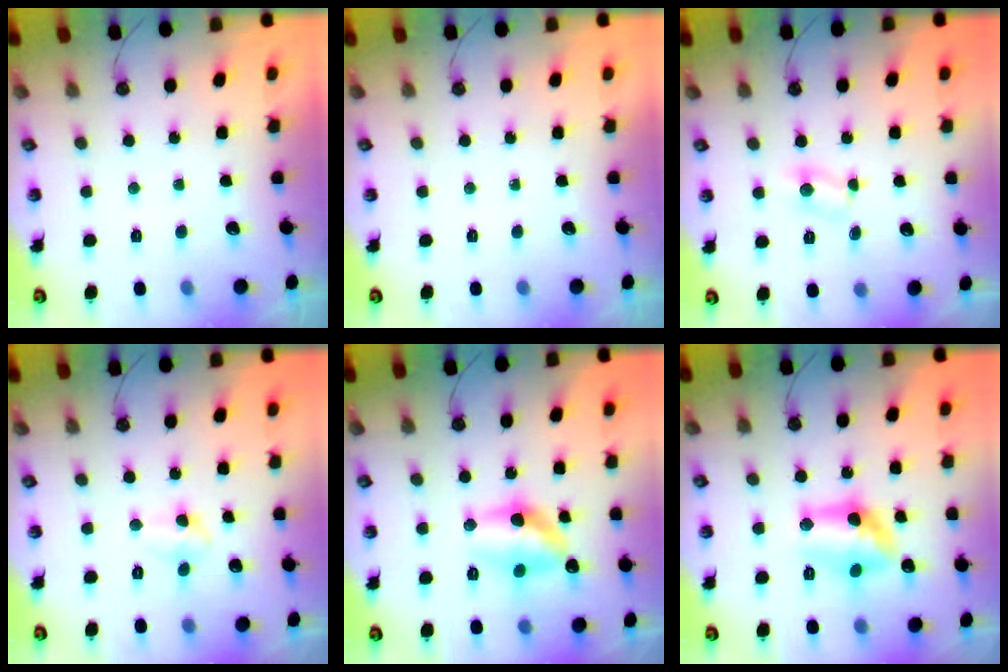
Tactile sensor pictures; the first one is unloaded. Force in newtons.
{"total": 0.0}
{"total": 3.1, "press": 3.1, "slide": 0.4}
{"total": 3.9, "press": 3.8, "slide": 0.8}
{"total": 12.0, "press": 11.9, "slide": 1.5}
{"total": 12.2, "press": 12.1, "slide": 0.9}